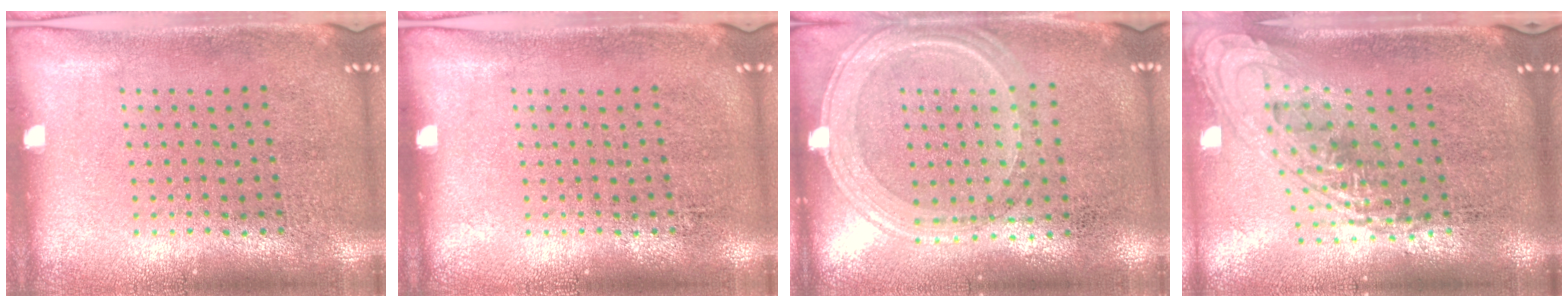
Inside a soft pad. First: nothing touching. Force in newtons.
{"total": 0.0}
{"total": 1.2, "press": 1.1, "slide": 0.2}
{"total": 2.2, "press": 1.6, "slide": 1.4}